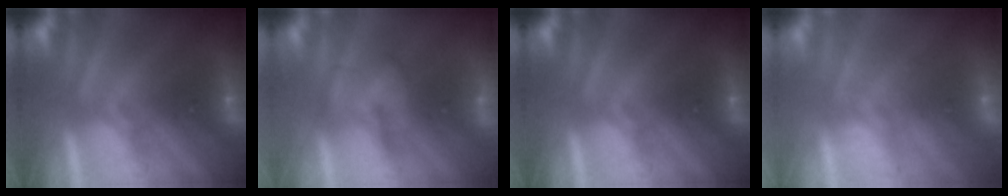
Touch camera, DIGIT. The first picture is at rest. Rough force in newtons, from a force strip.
{"total": 2.1}
{"total": 0.0}
{"total": 9.1}